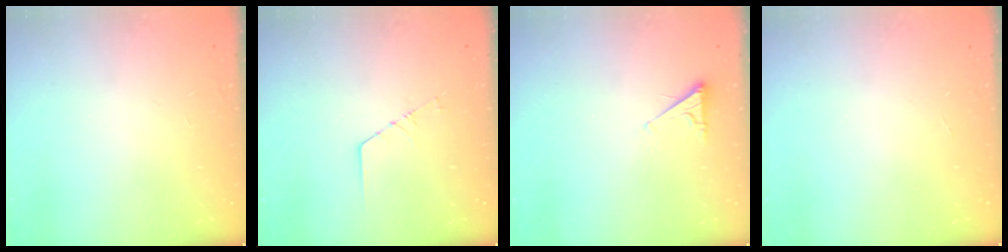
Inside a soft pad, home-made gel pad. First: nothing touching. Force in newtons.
{"total": 1.3, "press": 1.3, "slide": 0.1}
{"total": 2.5, "press": 2.5, "slide": 0.4}
{"total": 0.0}